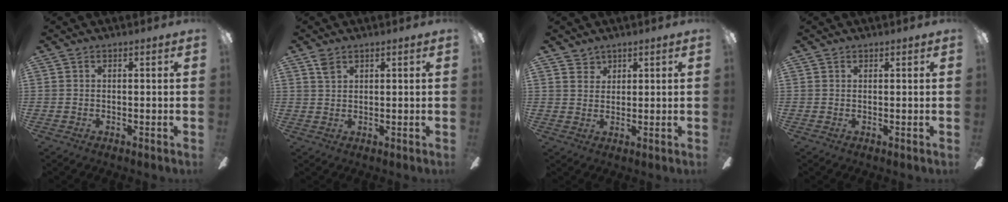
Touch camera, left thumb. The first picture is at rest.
{"total": 2.2, "force": [1.6, 1.1, 1.0], "torque": [-0.024, -0.001, 0.030]}
{"total": 2.8, "force": [2.1, 1.9, 0.1], "torque": [0.008, -0.005, 0.037]}
{"total": 0.6, "force": [0.5, 0.3, -0.1], "torque": [0.002, 0.001, 0.010]}